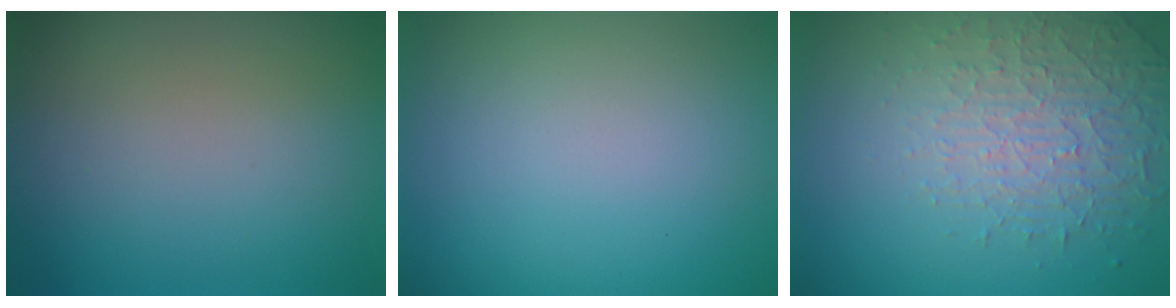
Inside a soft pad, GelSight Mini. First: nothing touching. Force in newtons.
{"total": 0.0}
{"total": 4.5, "press": 3.1, "slide": 3.3}